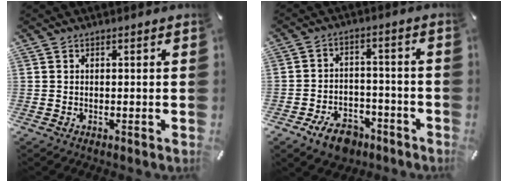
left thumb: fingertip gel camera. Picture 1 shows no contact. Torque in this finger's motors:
{"motor_torque": [0.00, 0.31, 0.05, 0.05, 0.14]}